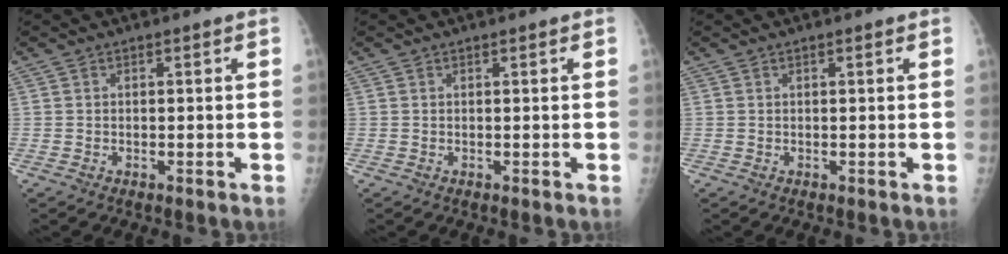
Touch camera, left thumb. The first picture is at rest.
{"total": 0.0}
{"total": 0.5, "force": [0.2, 0.1, 0.5], "torque": [-0.008, 0.001, 0.002]}